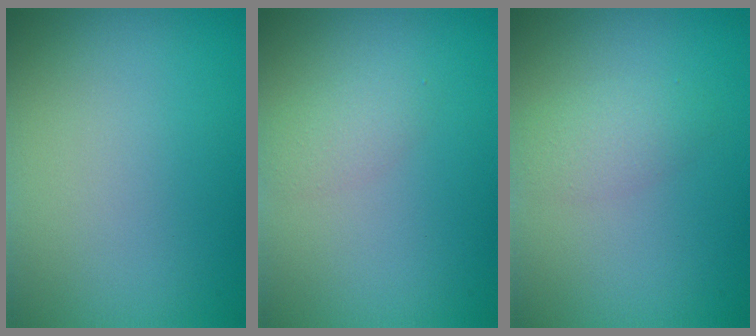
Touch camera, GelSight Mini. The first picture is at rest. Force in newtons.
{"total": 1.6, "press": 1.6, "slide": 0.1}
{"total": 2.0, "press": 2.0, "slide": 0.1}